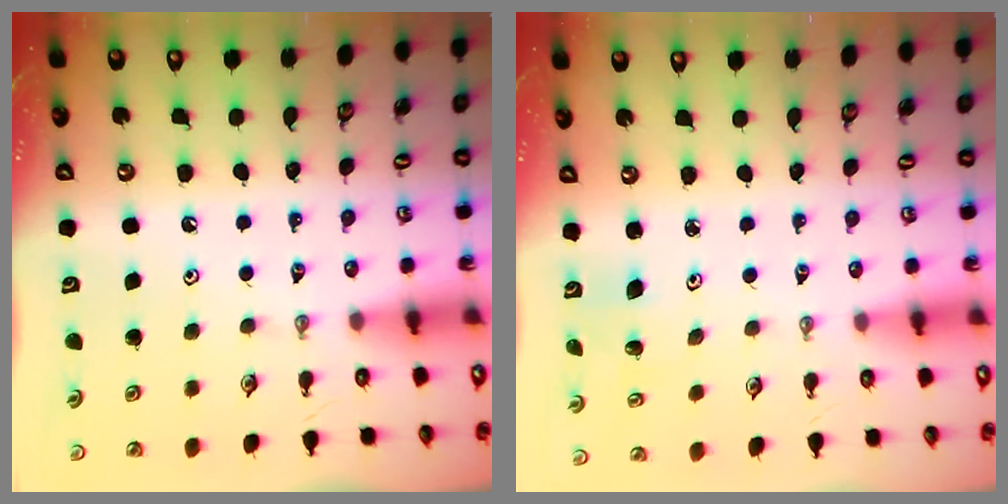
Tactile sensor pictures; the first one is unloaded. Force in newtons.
{"total": 1.9, "press": 1.9, "slide": 0.0}